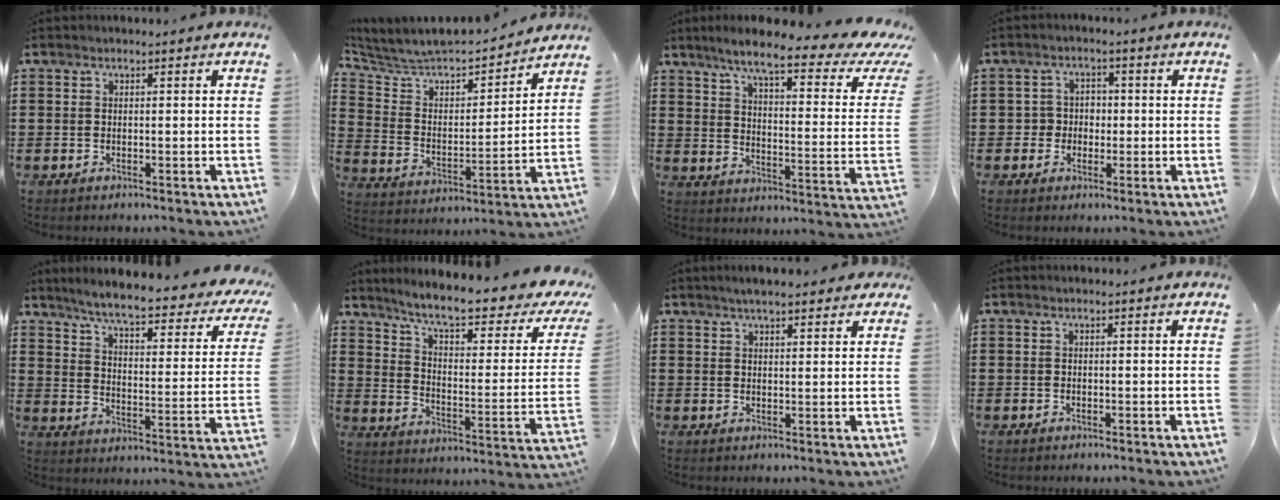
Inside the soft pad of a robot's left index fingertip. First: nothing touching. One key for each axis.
{"total": 6.2, "fx": 5.8, "fy": 1.6, "fz": 1.5, "tx": -0.063, "ty": -0.048, "tz": 0.093}
{"total": 8.0, "fx": 5.6, "fy": 0.2, "fz": 5.6, "tx": -0.115, "ty": -0.042, "tz": 0.083}
{"total": 3.2, "fx": -0.5, "fy": 3.0, "fz": 0.9, "tx": -0.031, "ty": 0.007, "tz": -0.015}
{"total": 5.8, "fx": 4.5, "fy": -0.1, "fz": 3.6, "tx": -0.080, "ty": -0.039, "tz": 0.067}
{"total": 8.7, "fx": 6.6, "fy": 0.5, "fz": 5.6, "tx": -0.117, "ty": -0.049, "tz": 0.104}
{"total": 3.6, "fx": 3.0, "fy": 0.8, "fz": 1.8, "tx": -0.042, "ty": 0.006, "tz": 0.054}
{"total": 0.0}